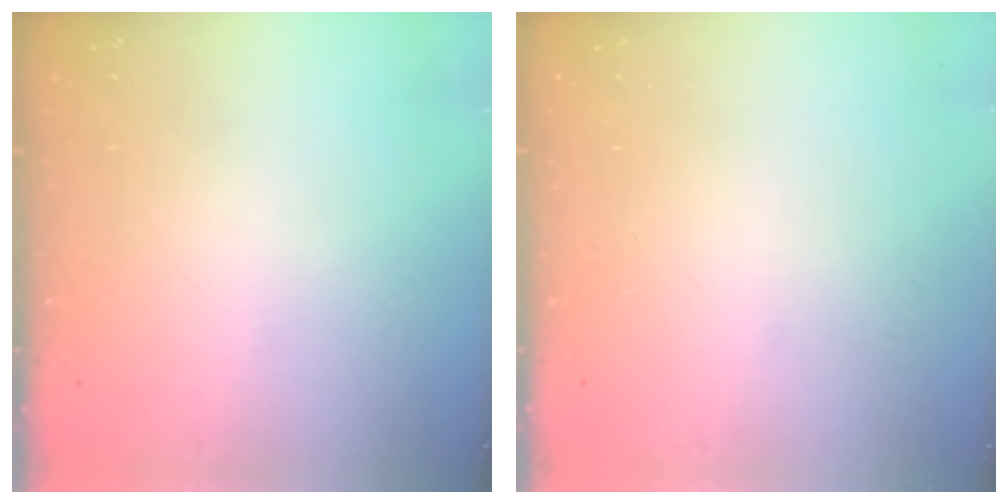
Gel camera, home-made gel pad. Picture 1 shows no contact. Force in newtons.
{"total": 0.0}